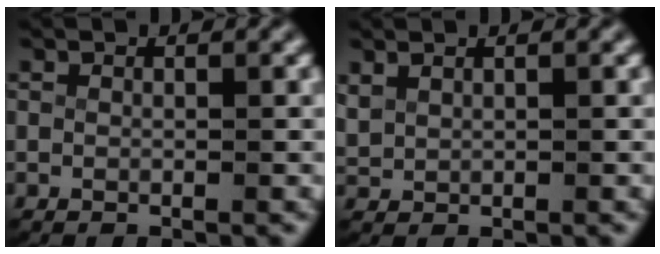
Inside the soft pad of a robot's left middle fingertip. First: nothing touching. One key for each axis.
{"total": 1.4, "fx": 0.7, "fy": 1.0, "fz": 0.6, "tx": -0.024, "ty": -0.002, "tz": 0.025}